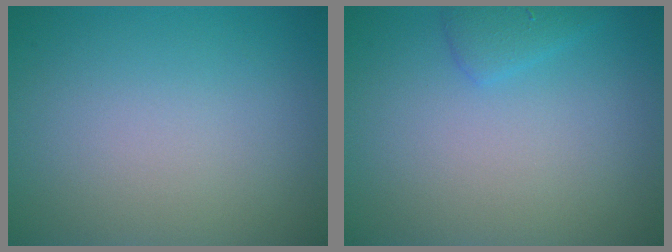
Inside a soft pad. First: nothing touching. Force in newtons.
{"total": 1.4, "press": 1.4, "slide": 0.1}